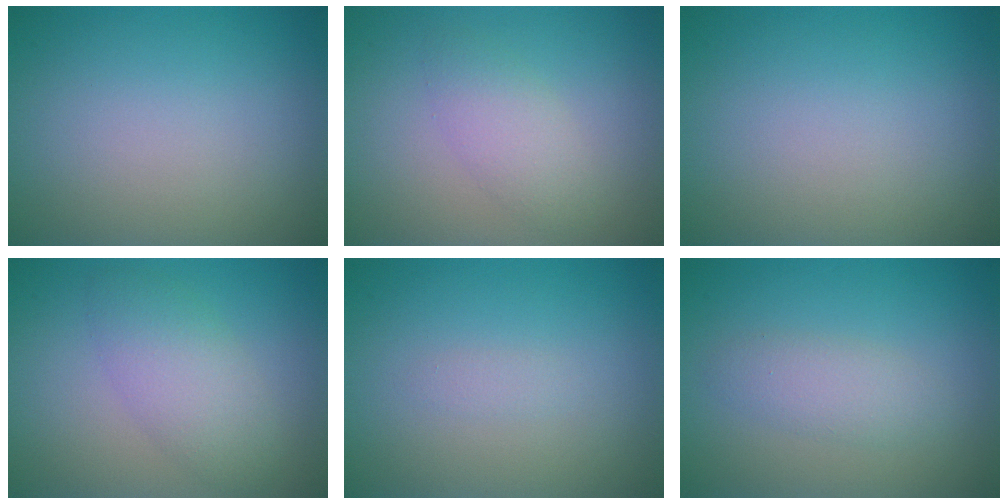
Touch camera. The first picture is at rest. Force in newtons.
{"total": 2.4, "press": 2.4, "slide": 0.2}
{"total": 0.0}
{"total": 3.8, "press": 3.8, "slide": 0.0}
{"total": 0.7, "press": 0.7, "slide": 0.1}
{"total": 2.3, "press": 2.3, "slide": 0.1}